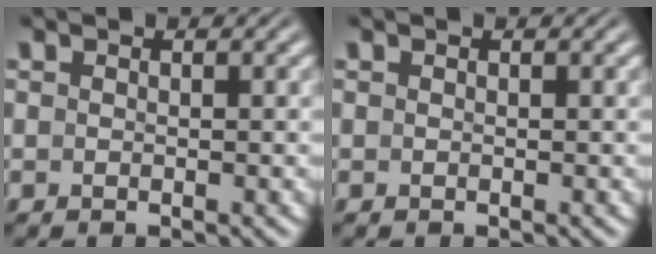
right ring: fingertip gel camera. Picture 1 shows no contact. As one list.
[{"total": 0.0}]